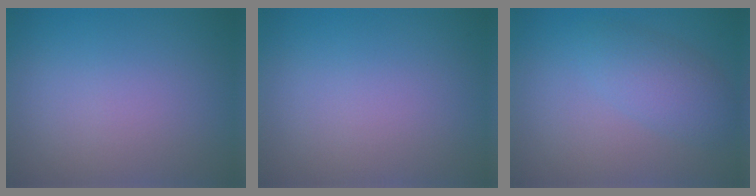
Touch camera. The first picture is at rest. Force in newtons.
{"total": 0.0}
{"total": 3.1, "press": 3.1, "slide": 0.2}